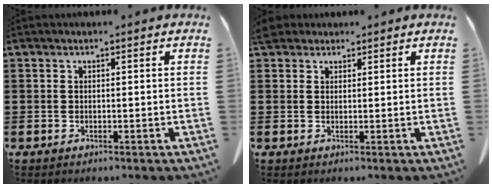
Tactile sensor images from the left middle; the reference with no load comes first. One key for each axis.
{"total": 2.6, "fx": 2.2, "fy": 1.3, "fz": 0.8, "tx": -0.024, "ty": 0.009, "tz": 0.042}